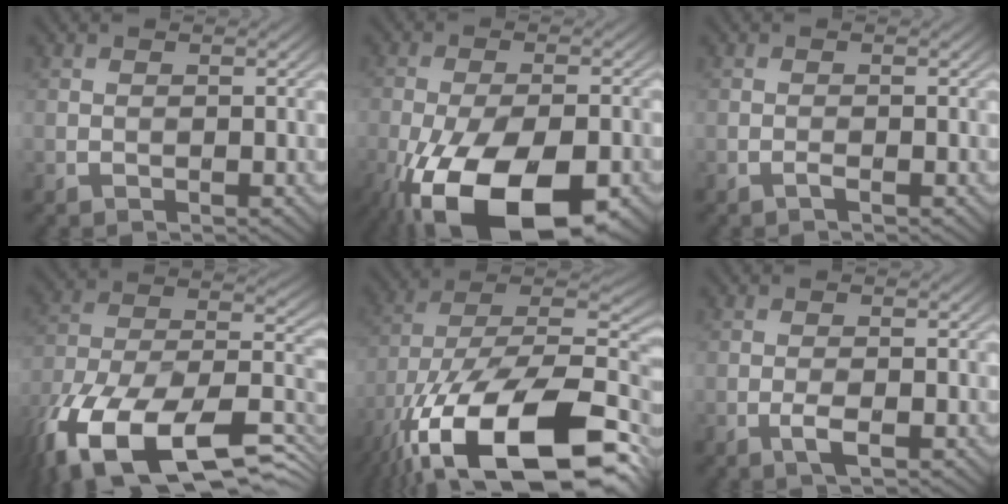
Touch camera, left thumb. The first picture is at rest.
{"total": 17.8, "force": [-9.6, 7.7, 12.9], "torque": [-0.237, -0.046, -0.149]}
{"total": 0.6, "force": [-0.4, 0.0, 0.5], "torque": [-0.010, 0.002, -0.011]}
{"total": 21.1, "force": [-13.3, 9.9, 13.2], "torque": [-0.278, -0.041, -0.205]}
{"total": 22.0, "force": [-11.5, 9.9, 15.9], "torque": [-0.311, -0.025, -0.183]}
{"total": 2.0, "force": [-0.9, 0.5, 1.7], "torque": [-0.035, 0.001, -0.020]}